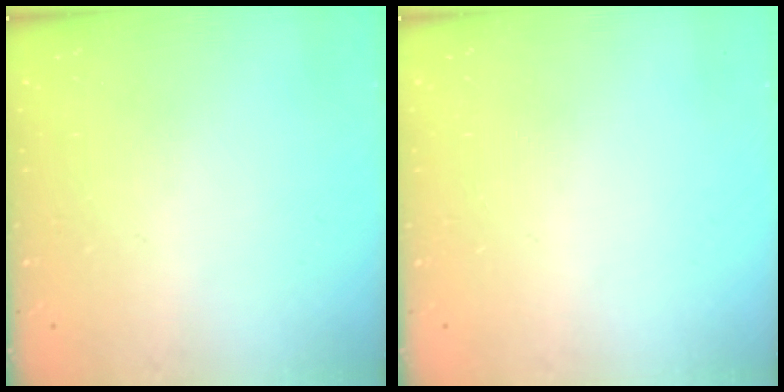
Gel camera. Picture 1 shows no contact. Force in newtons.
{"total": 0.0}